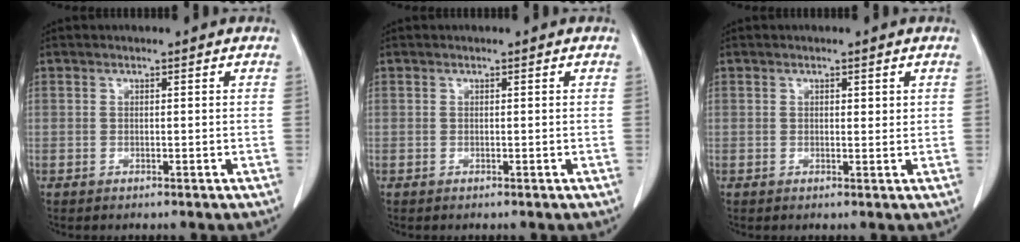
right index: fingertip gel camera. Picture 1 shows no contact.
{"total": 0.0}
{"total": 1.2, "force": [0.6, 0.6, 0.9], "torque": [-0.012, -0.002, 0.007]}